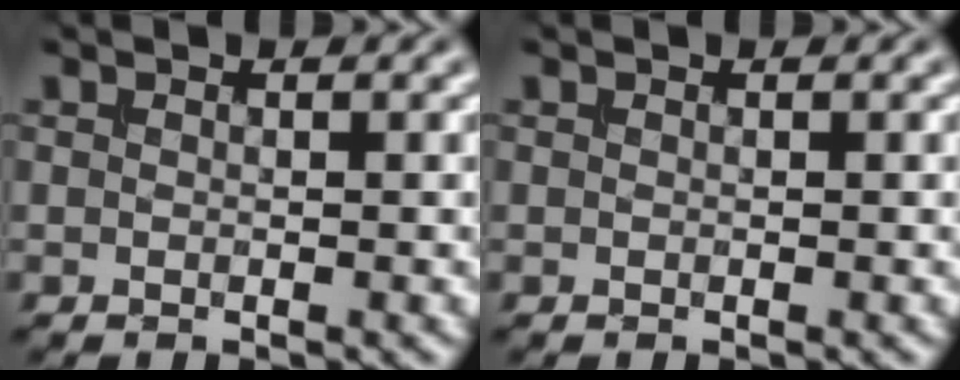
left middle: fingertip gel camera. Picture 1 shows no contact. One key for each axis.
{"total": 0.0}